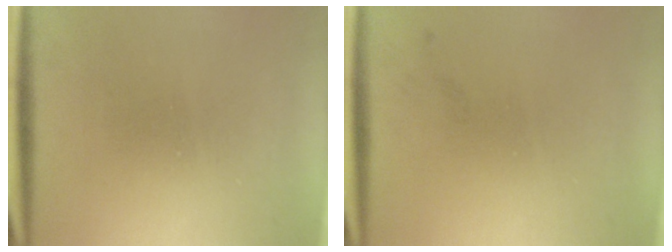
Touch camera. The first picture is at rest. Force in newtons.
{"total": 1.1}